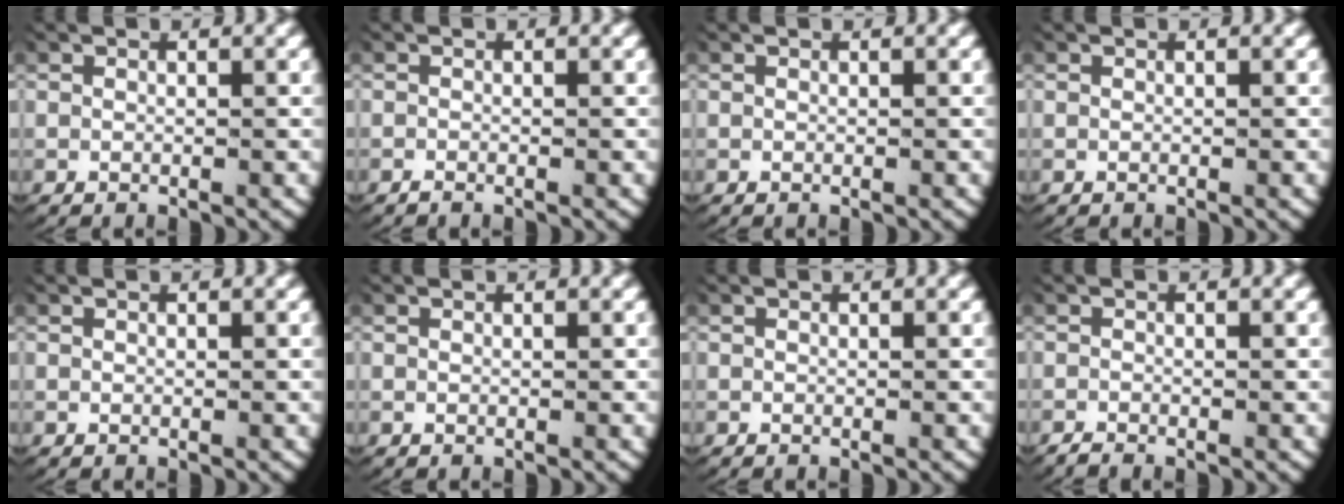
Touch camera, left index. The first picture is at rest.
{"total": 0.7, "force": [-0.7, 0.1, 0.1], "torque": [-0.003, -0.005, -0.011]}
{"total": 0.0}
{"total": 0.0}
{"total": 0.0}
{"total": 0.0}
{"total": 0.0}
{"total": 1.1, "force": [-1.0, 0.3, 0.2], "torque": [-0.006, -0.005, -0.017]}